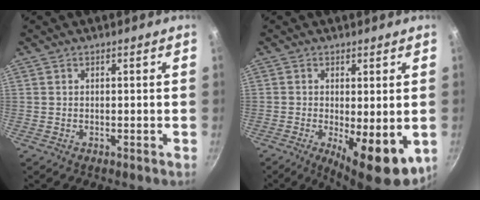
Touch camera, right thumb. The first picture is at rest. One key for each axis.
{"total": 11.0, "fx": -2.5, "fy": 3.8, "fz": 10.0, "tx": -0.127, "ty": -0.011, "tz": -0.021}